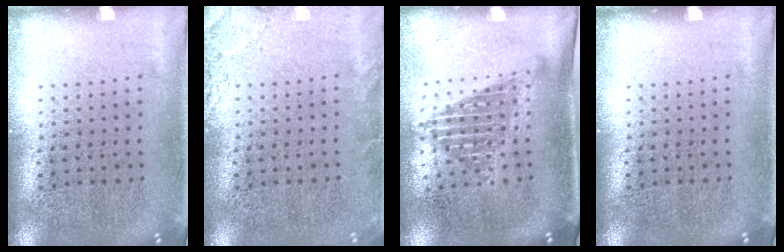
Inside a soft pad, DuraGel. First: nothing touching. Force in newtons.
{"total": 2.0, "press": 2.0, "slide": 0.3}
{"total": 1.4, "press": 1.1, "slide": 0.8}
{"total": 0.0}